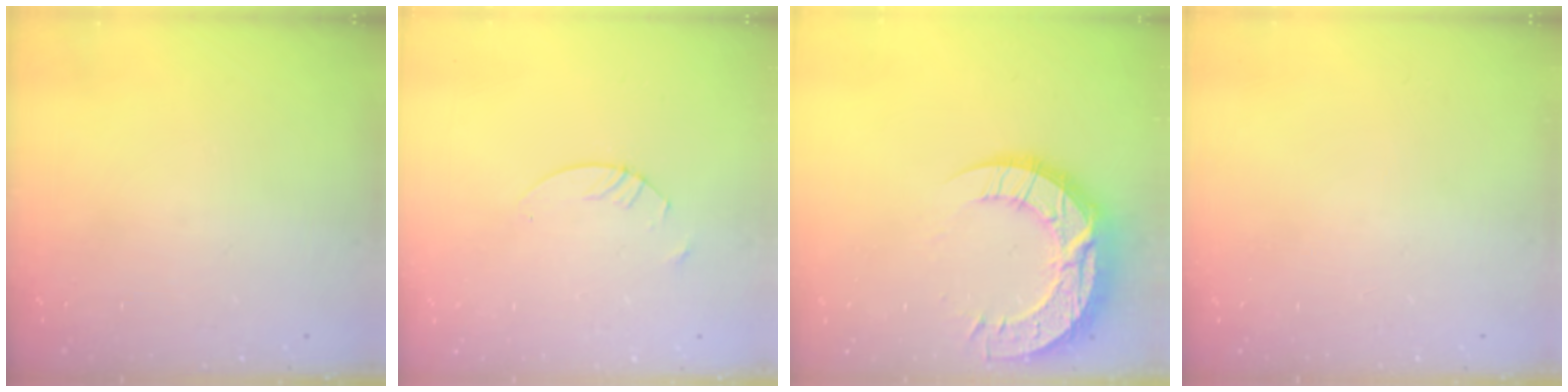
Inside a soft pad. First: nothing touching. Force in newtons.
{"total": 2.4, "press": 2.4, "slide": 0.1}
{"total": 16.3, "press": 16.3, "slide": 1.4}
{"total": 0.0}